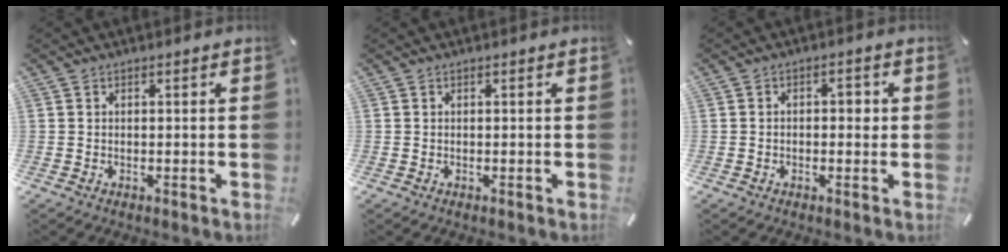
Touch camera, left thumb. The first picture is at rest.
{"total": 0.0}
{"total": 2.9, "force": [-0.2, 1.8, 2.3], "torque": [-0.029, 0.004, -0.012]}